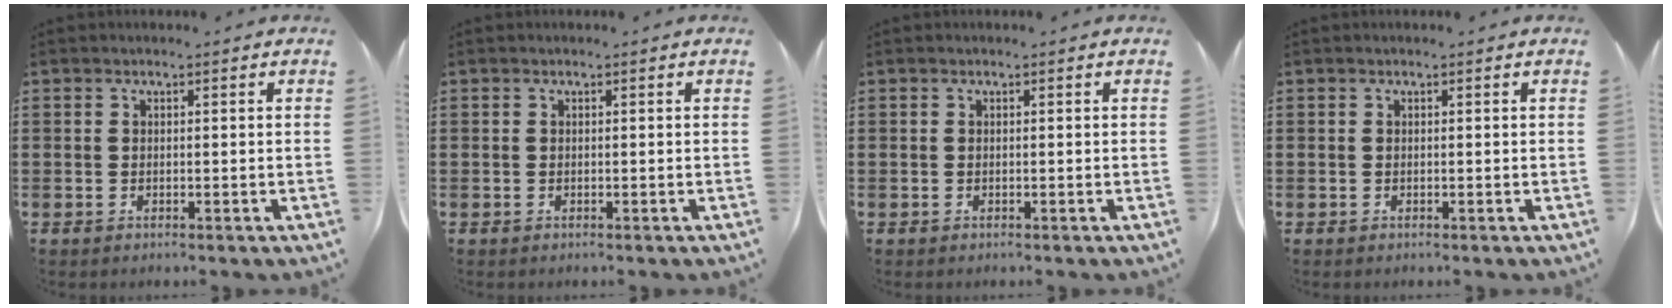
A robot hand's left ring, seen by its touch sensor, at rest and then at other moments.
{"total": 0.0}
{"total": 0.0}
{"total": 0.0}